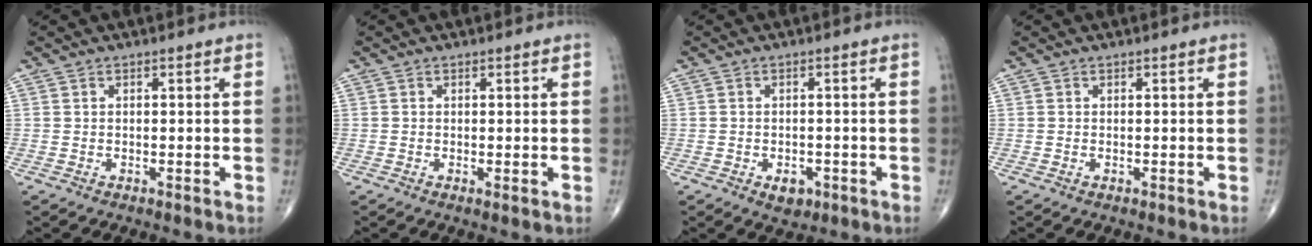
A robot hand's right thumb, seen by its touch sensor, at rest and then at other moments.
{"total": 0.5, "force": [0.0, 0.1, 0.5], "torque": [-0.010, -0.003, -0.004]}
{"total": 3.3, "force": [-1.5, 2.2, 2.0], "torque": [-0.013, 0.003, -0.016]}
{"total": 0.0}